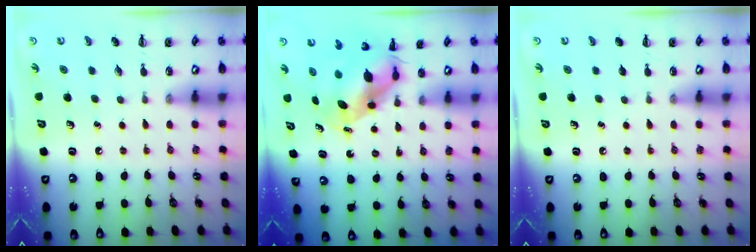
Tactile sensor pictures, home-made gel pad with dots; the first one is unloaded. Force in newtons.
{"total": 5.8, "press": 5.6, "slide": 1.3}
{"total": 0.0}